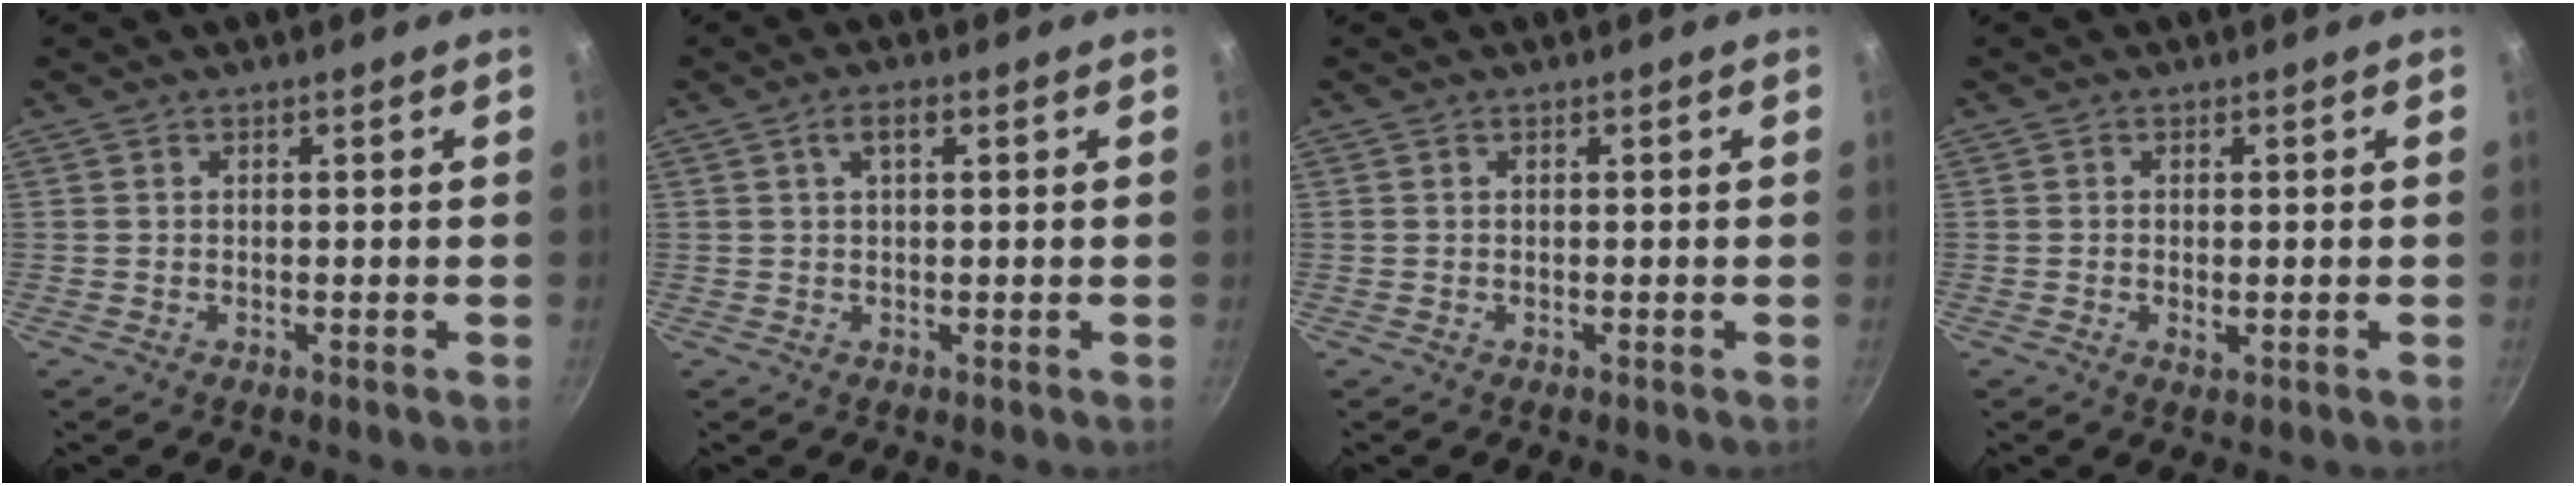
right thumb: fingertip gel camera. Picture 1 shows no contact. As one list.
[{"total": 3.0, "force": [1.2, 1.2, 2.5], "torque": [-0.045, 0.006, 0.021]}, {"total": 0.0}, {"total": 1.5, "force": [-0.2, 0.7, 1.3], "torque": [-0.022, -0.002, -0.002]}]